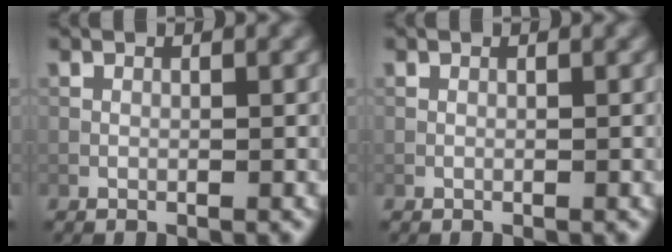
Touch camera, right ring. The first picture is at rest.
{"total": 0.0}